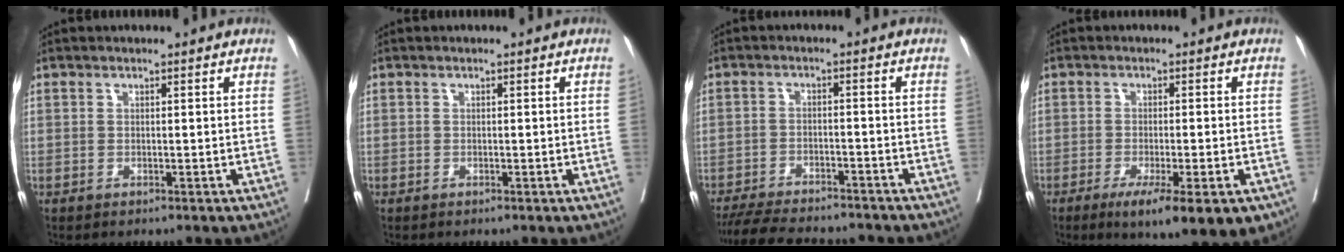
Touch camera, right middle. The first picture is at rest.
{"total": 0.0}
{"total": 13.1, "force": [-11.9, 2.6, 5.0], "torque": [-0.087, -0.009, -0.172]}
{"total": 10.5, "force": [-5.9, 1.9, 8.4], "torque": [-0.099, -0.018, -0.086]}